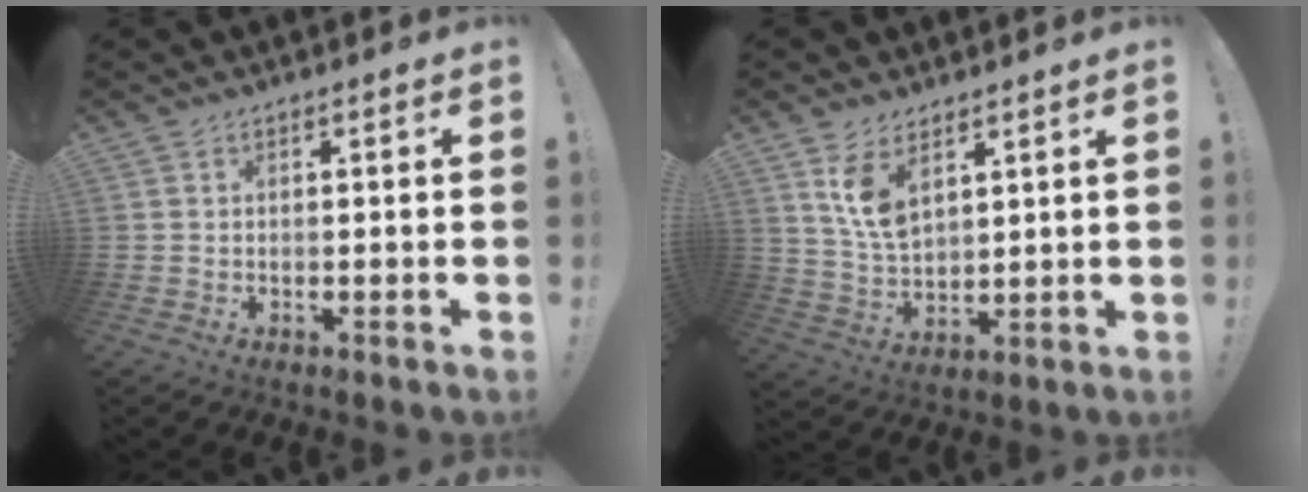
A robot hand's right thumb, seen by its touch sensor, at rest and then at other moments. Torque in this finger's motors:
{"motor_torque": [0.17, 0.25, 0.39, 0.52, 0.03]}